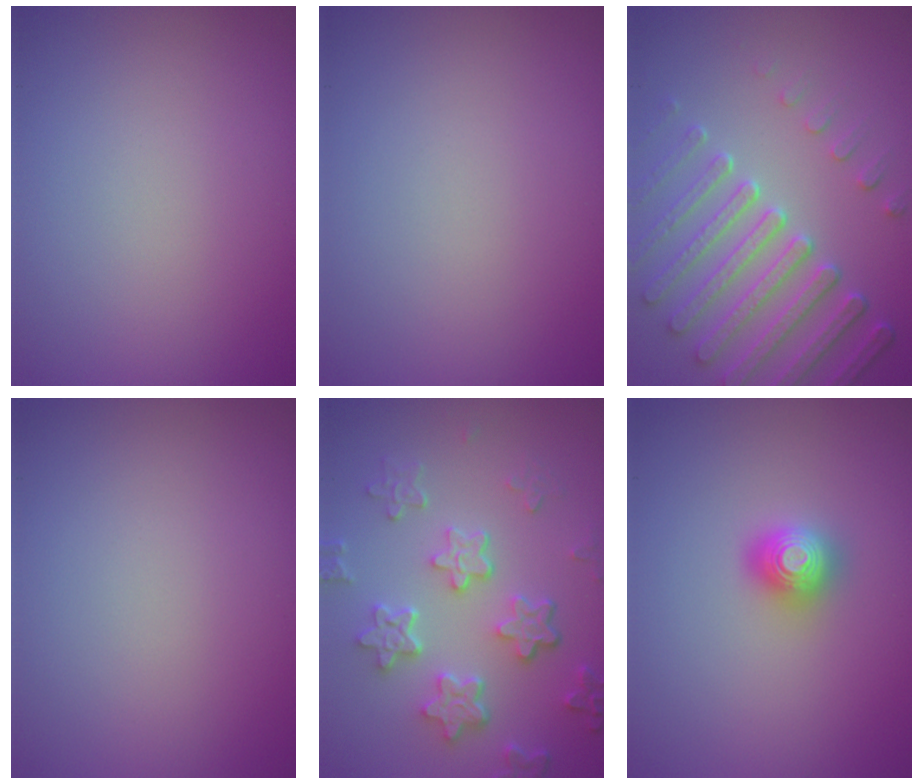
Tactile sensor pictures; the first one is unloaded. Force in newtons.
{"total": 0.0}
{"total": 6.3, "press": 5.2, "slide": 3.6}
{"total": 0.0}
{"total": 5.4, "press": 4.2, "slide": 3.4}
{"total": 2.0, "press": 2.0, "slide": 0.2}